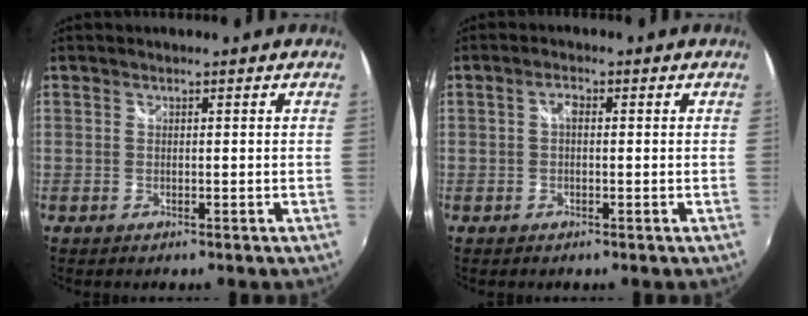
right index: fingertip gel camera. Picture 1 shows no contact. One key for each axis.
{"total": 1.6, "fx": 0.0, "fy": 0.9, "fz": 1.4, "tx": -0.026, "ty": 0.007, "tz": -0.004}